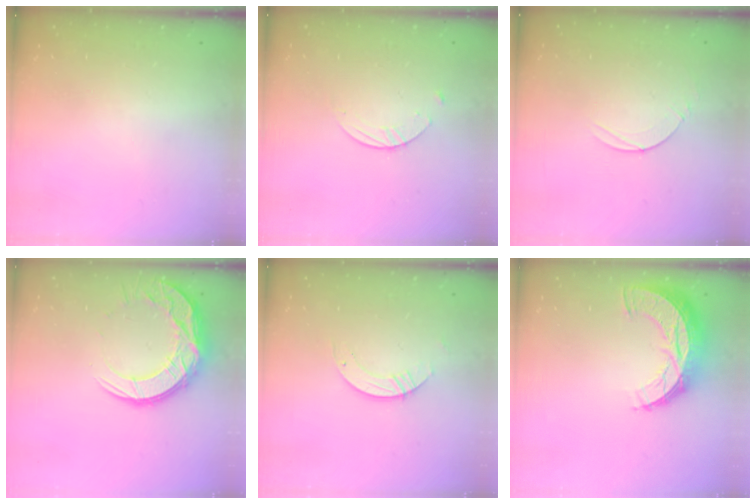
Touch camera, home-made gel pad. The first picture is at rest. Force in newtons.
{"total": 2.7, "press": 2.6, "slide": 0.3}
{"total": 4.9, "press": 4.9, "slide": 0.4}
{"total": 14.6, "press": 14.6, "slide": 1.1}
{"total": 3.8, "press": 3.8, "slide": 0.1}
{"total": 11.1, "press": 11.1, "slide": 0.7}